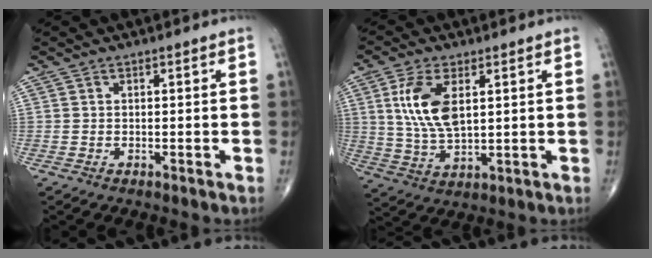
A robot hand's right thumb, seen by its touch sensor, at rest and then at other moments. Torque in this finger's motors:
{"motor_torque": [-0.53, 0.87, 0.32, -0.30, 0.26]}